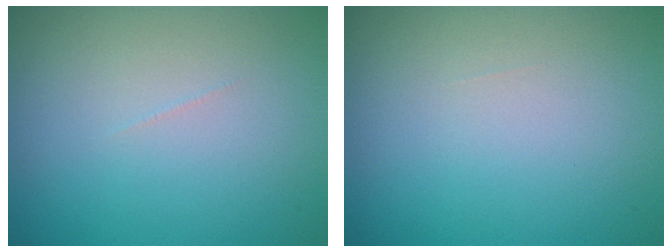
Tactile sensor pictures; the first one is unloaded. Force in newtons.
{"total": 0.0}